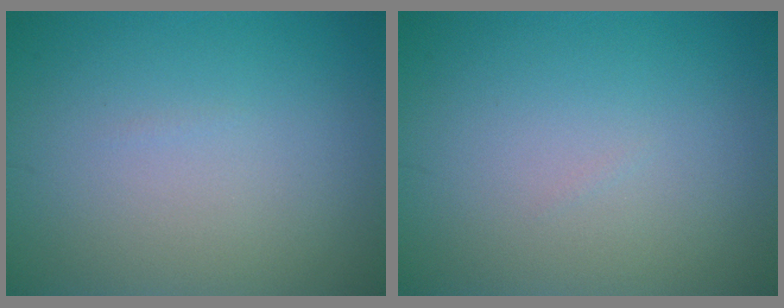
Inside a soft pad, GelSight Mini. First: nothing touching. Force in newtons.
{"total": 0.0}